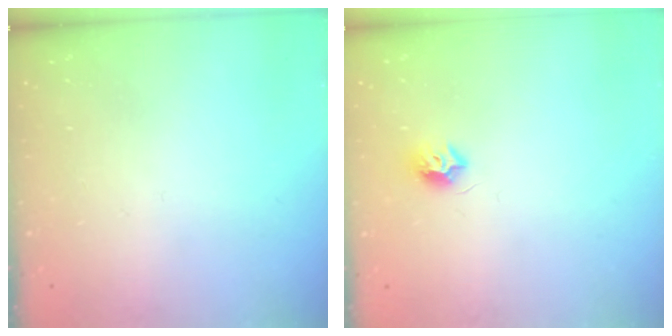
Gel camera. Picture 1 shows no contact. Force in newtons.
{"total": 7.4, "press": 7.4, "slide": 0.1}